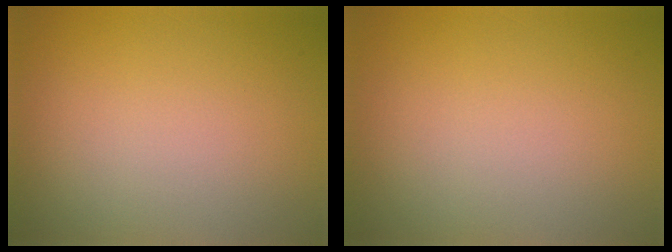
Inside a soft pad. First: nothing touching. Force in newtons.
{"total": 0.0}